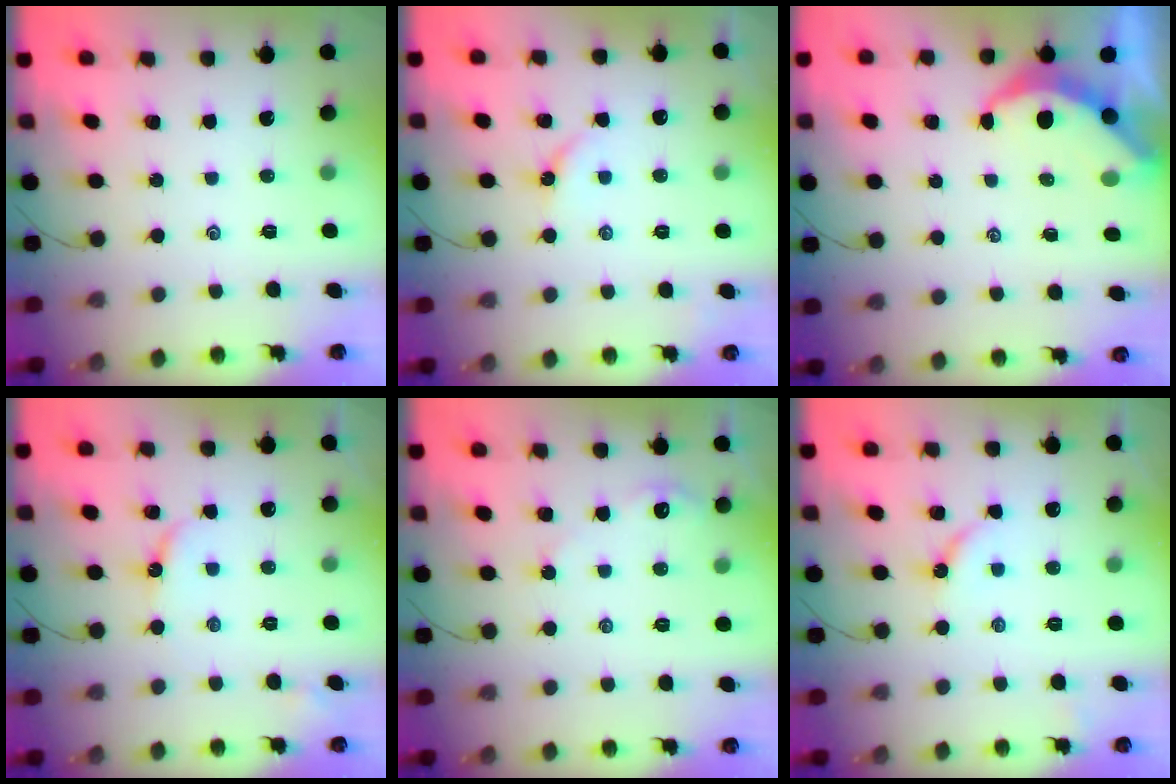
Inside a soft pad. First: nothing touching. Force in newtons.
{"total": 3.7, "press": 3.7, "slide": 0.6}
{"total": 5.3, "press": 5.3, "slide": 0.4}
{"total": 5.2, "press": 5.1, "slide": 0.6}
{"total": 2.7, "press": 2.7, "slide": 0.3}
{"total": 4.1, "press": 4.0, "slide": 0.4}